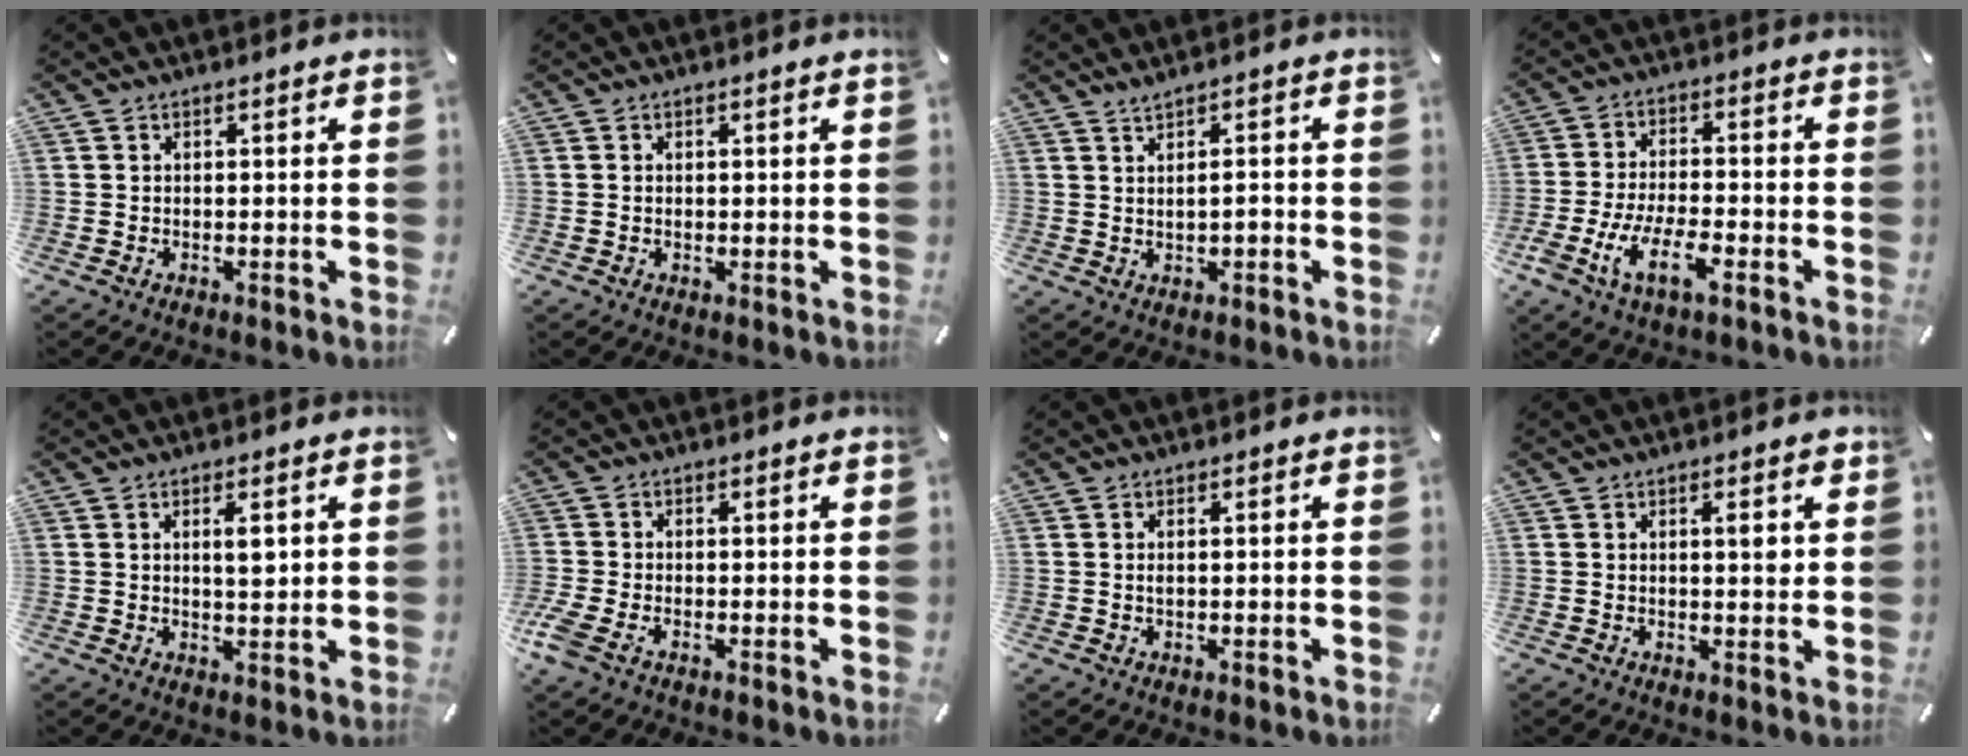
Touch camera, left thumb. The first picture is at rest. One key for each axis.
{"total": 0.6, "fx": 0.1, "fy": 0.1, "fz": 0.6, "tx": -0.010, "ty": -0.001, "tz": 0.002}
{"total": 1.9, "fx": 0.6, "fy": 0.5, "fz": 1.7, "tx": -0.030, "ty": 0.000, "tz": 0.010}
{"total": 10.0, "fx": -4.9, "fy": 4.1, "fz": 7.7, "tx": -0.170, "ty": 0.006, "tz": -0.093}
{"total": 3.8, "fx": 1.2, "fy": 1.2, "fz": 3.4, "tx": -0.056, "ty": -0.004, "tz": 0.015}
{"total": 2.9, "fx": -1.3, "fy": 1.4, "fz": 2.1, "tx": -0.061, "ty": -0.004, "tz": -0.030}
{"total": 0.8, "fx": 0.1, "fy": 0.3, "fz": 0.7, "tx": -0.014, "ty": 0.002, "tz": 0.001}
{"total": 2.8, "fx": 1.2, "fy": 0.8, "fz": 2.4, "tx": -0.033, "ty": -0.001, "tz": 0.014}